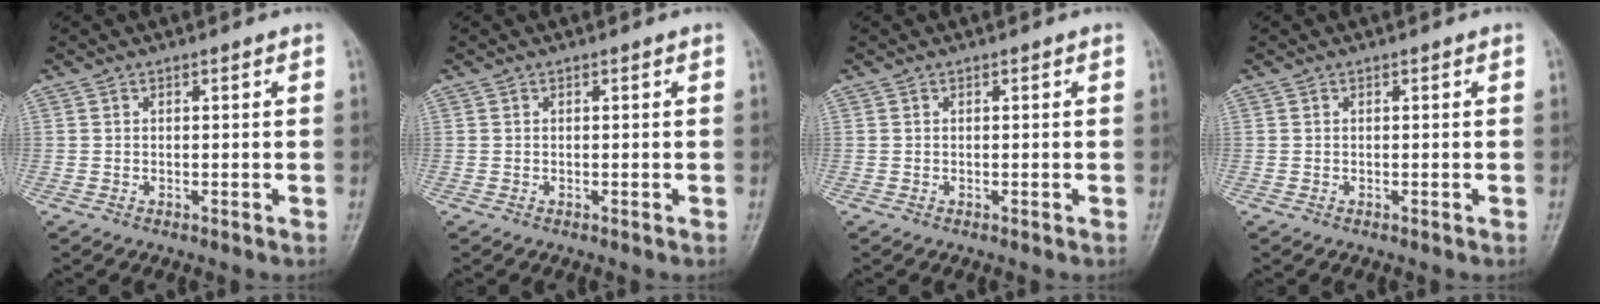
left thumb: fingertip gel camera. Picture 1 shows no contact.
{"total": 0.0}
{"total": 0.0}
{"total": 0.0}